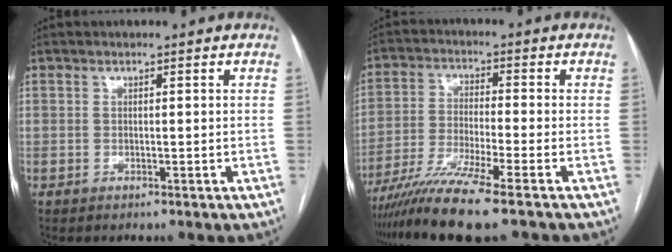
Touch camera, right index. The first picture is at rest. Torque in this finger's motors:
{"motor_torque": [1.40, -0.74, 0.60, 0.18]}